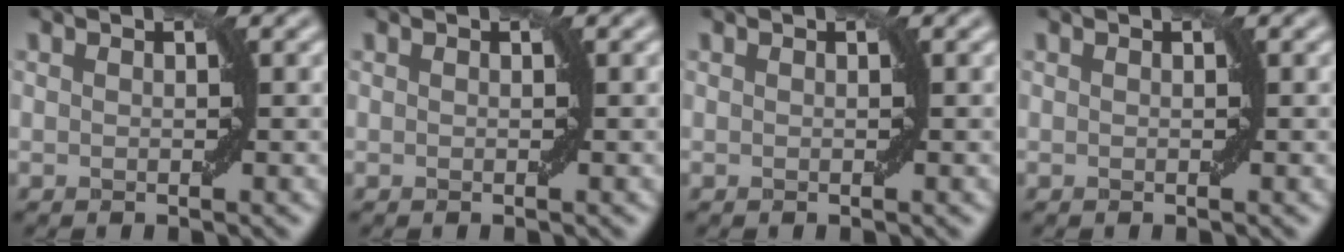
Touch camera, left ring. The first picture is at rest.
{"total": 0.0}
{"total": 0.0}
{"total": 0.0}